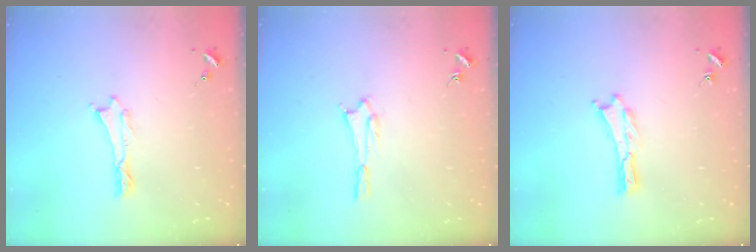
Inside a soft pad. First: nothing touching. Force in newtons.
{"total": 1.6, "press": 1.6, "slide": 0.1}
{"total": 0.0}